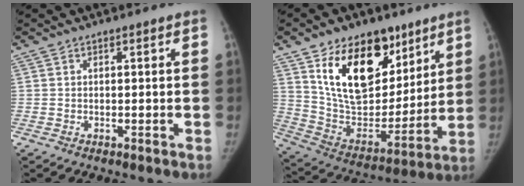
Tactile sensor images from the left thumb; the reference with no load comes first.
{"total": 22.9, "force": [12.2, 13.7, 13.8], "torque": [-0.176, -0.057, 0.223]}